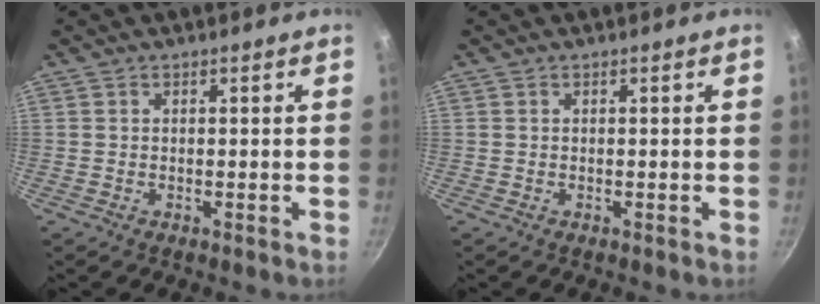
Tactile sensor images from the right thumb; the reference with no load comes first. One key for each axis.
{"total": 0.0}